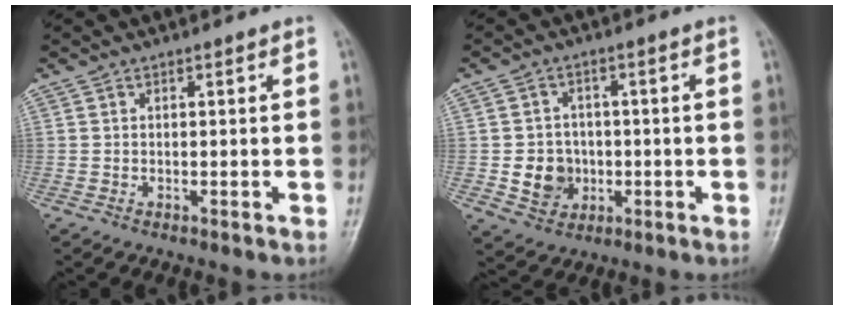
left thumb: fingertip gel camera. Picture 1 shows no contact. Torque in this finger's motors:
{"motor_torque": [0.34, -0.04, 0.61, 0.31, 0.00]}